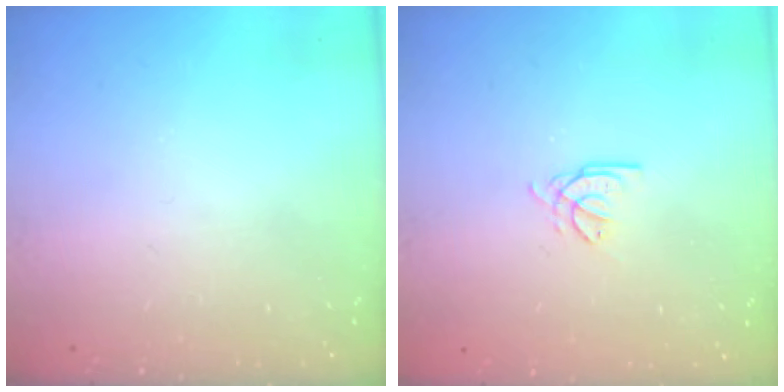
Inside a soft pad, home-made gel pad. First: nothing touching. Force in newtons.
{"total": 2.4, "press": 2.4, "slide": 0.1}